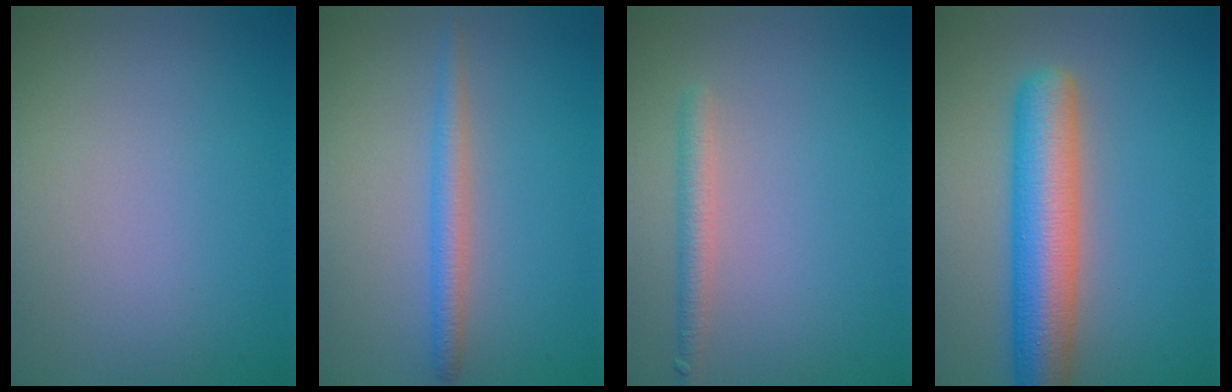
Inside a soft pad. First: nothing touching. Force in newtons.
{"total": 2.3, "press": 2.3, "slide": 0.0}
{"total": 1.8, "press": 1.8, "slide": 0.1}
{"total": 7.4, "press": 7.4, "slide": 0.3}